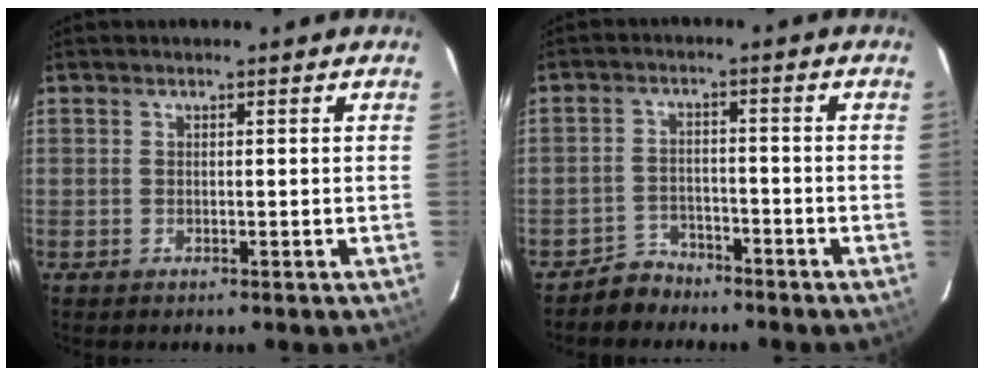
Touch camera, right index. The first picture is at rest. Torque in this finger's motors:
{"motor_torque": [-0.08, -0.07, -0.19, -0.12]}